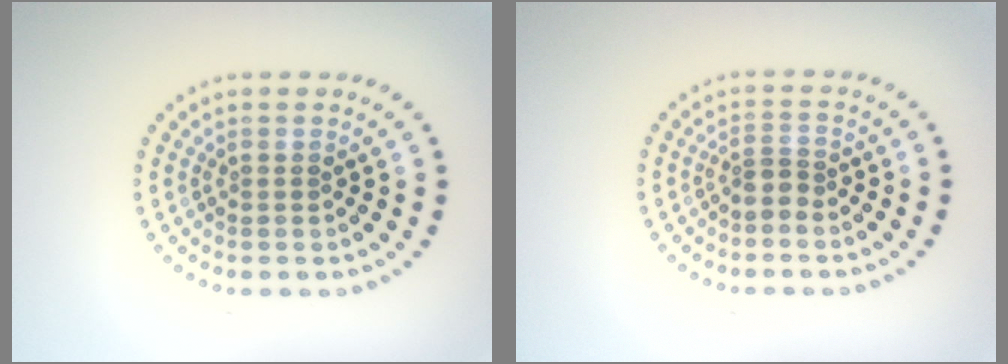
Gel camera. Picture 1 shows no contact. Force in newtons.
{"total": 1.3, "press": 0.8, "slide": 0.9}